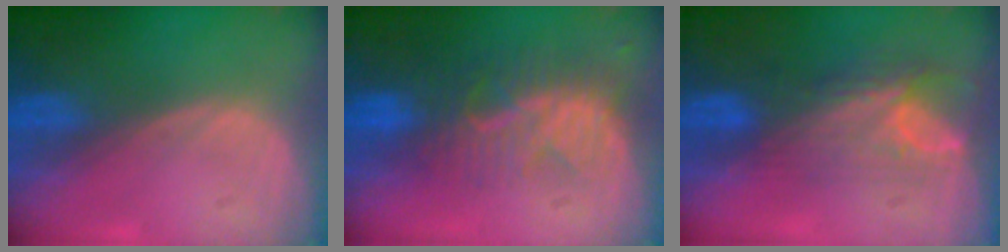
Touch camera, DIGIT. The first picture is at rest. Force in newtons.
{"total": 8.5, "press": 7.7, "slide": 3.5}
{"total": 7.9, "press": 6.6, "slide": 4.4}